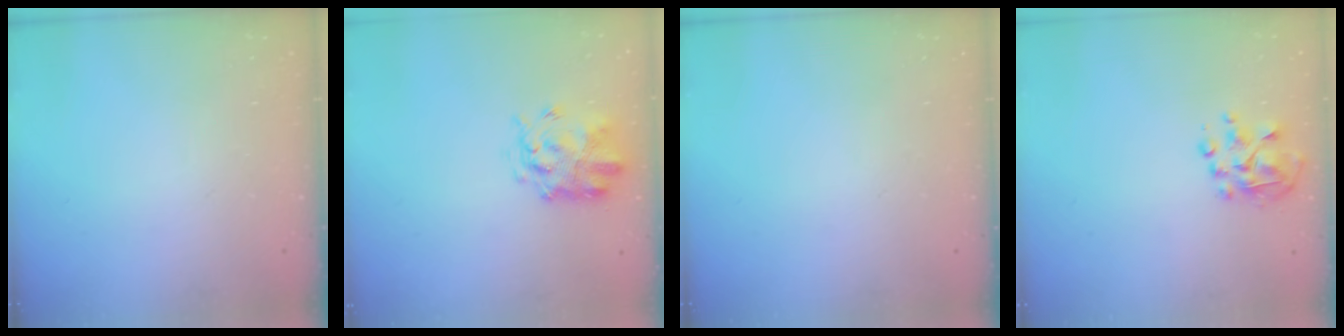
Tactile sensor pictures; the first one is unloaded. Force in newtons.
{"total": 3.6, "press": 3.4, "slide": 1.1}
{"total": 0.0}
{"total": 5.9, "press": 5.8, "slide": 1.2}